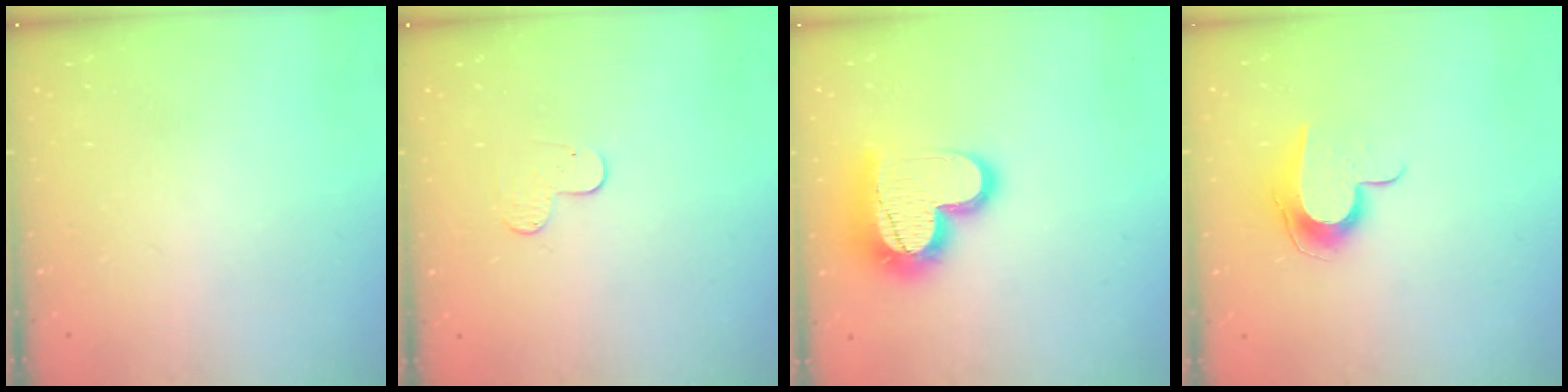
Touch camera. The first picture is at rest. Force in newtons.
{"total": 4.9, "press": 4.9, "slide": 0.4}
{"total": 18.9, "press": 18.9, "slide": 1.4}
{"total": 10.1, "press": 10.1, "slide": 0.6}